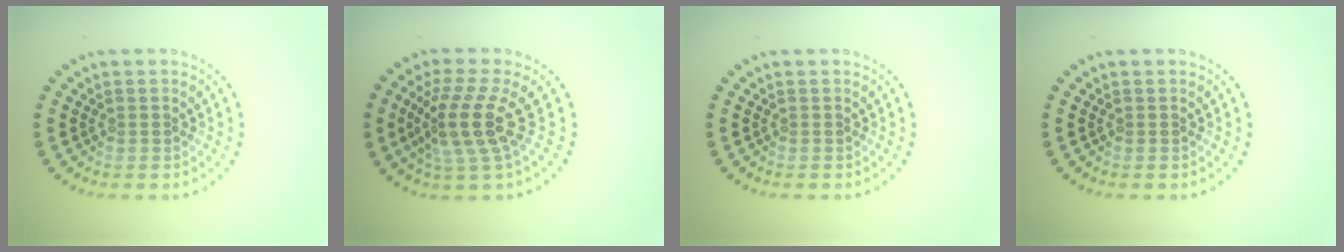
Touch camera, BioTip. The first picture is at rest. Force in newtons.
{"total": 4.4, "press": 3.3, "slide": 2.9}
{"total": 0.0}
{"total": 0.0}